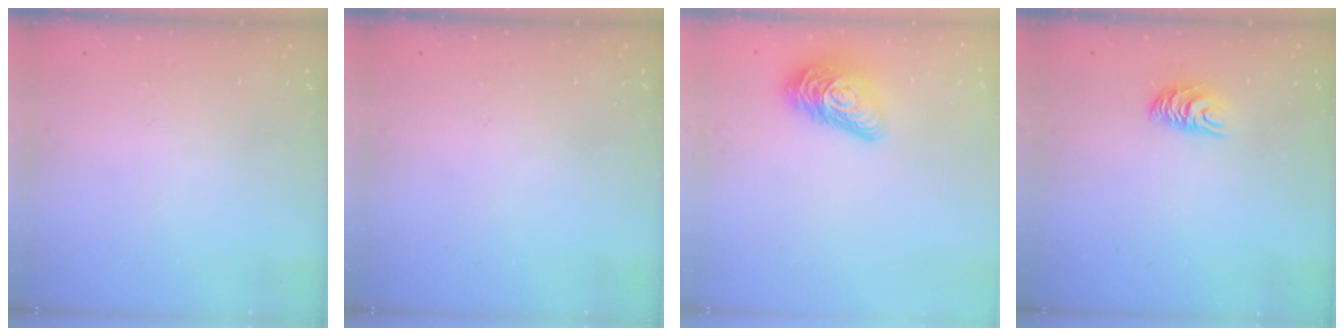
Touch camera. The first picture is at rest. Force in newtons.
{"total": 0.0}
{"total": 16.0, "press": 16.0, "slide": 0.6}
{"total": 6.3, "press": 6.3, "slide": 0.4}